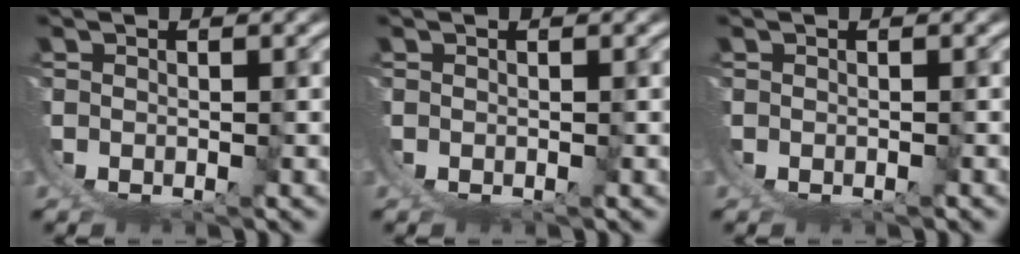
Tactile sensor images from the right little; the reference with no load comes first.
{"total": 0.0}
{"total": 0.0}